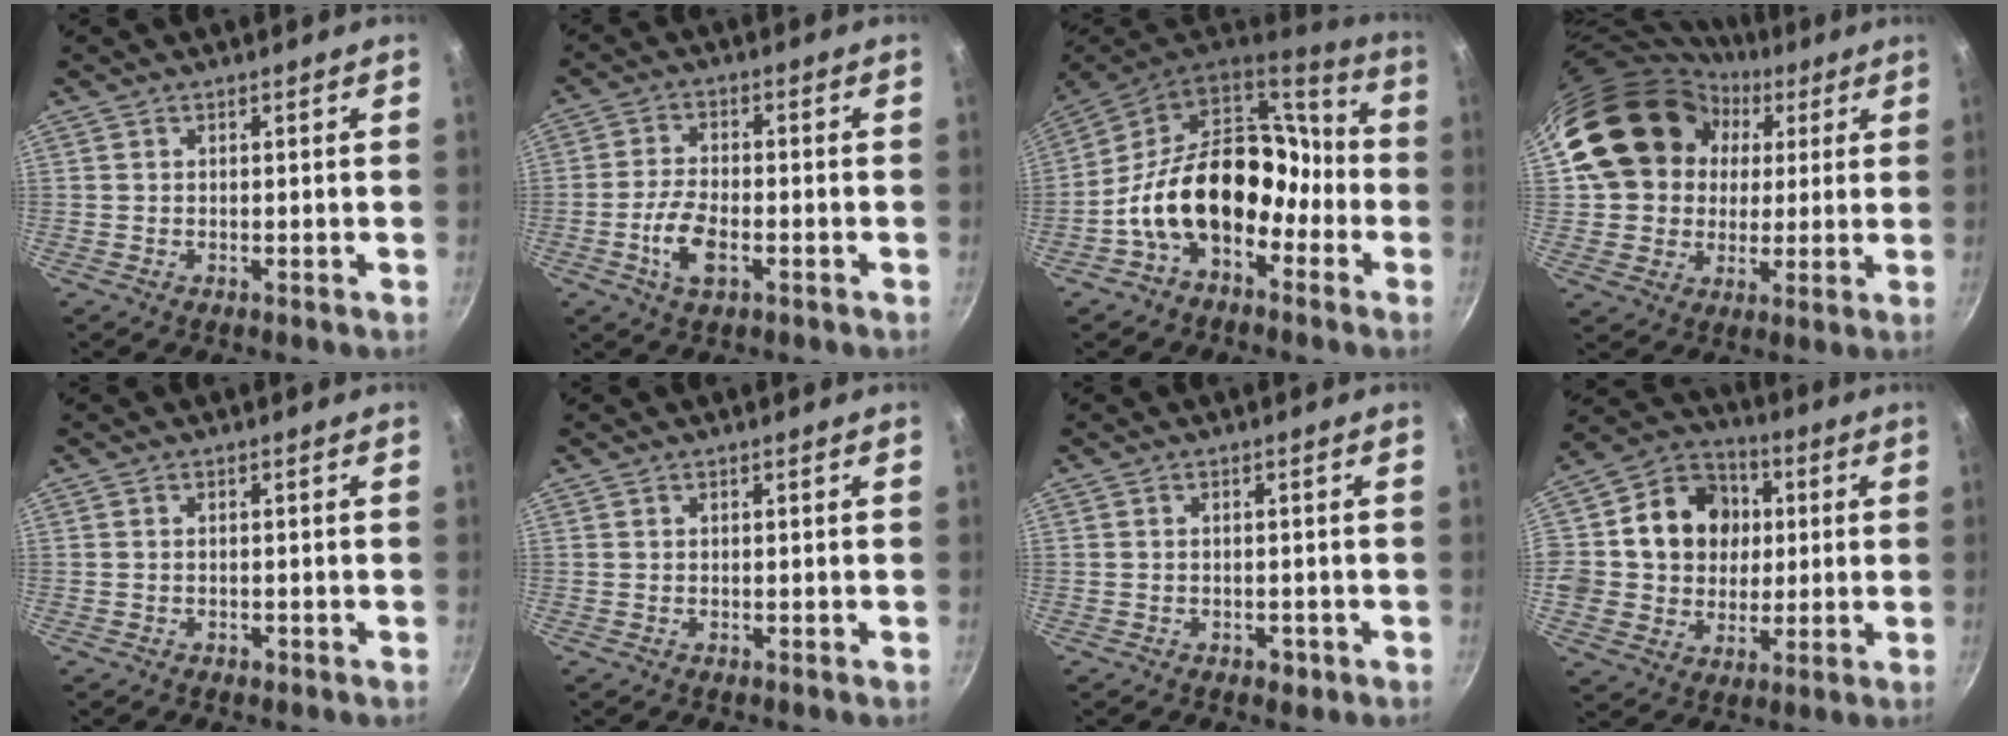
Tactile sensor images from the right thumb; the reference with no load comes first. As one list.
[{"total": 7.2, "force": [-2.5, 3.4, 5.8], "torque": [-0.115, 0.015, -0.052]}, {"total": 20.2, "force": [-5.6, 13.8, 13.6], "torque": [-0.175, 0.081, -0.109]}, {"total": 18.5, "force": [5.3, 15.5, 8.7], "torque": [-0.129, 0.025, 0.093]}, {"total": 0.8, "force": [-0.5, 0.5, 0.5], "torque": [-0.009, 0.003, -0.005]}, {"total": 0.0}, {"total": 2.0, "force": [-1.0, 1.3, 1.2], "torque": [-0.016, 0.008, -0.006]}, {"total": 16.0, "force": [2.4, 14.1, 7.1], "torque": [-0.091, 0.019, 0.033]}]